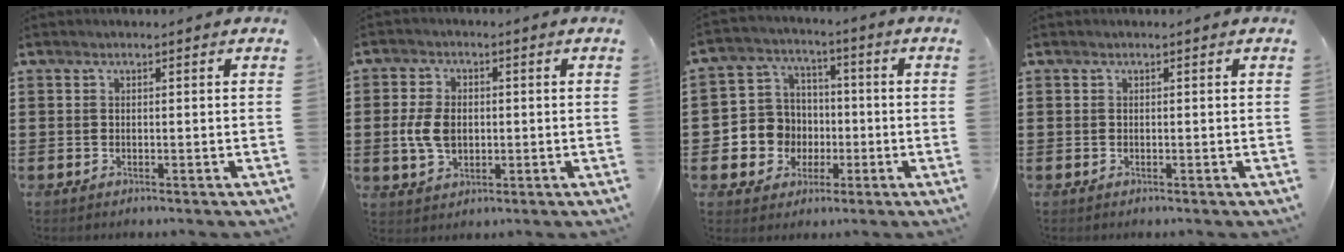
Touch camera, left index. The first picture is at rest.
{"total": 5.7, "force": [-0.1, 3.8, 4.2], "torque": [-0.105, 0.003, -0.008]}
{"total": 7.7, "force": [-0.9, 7.6, 1.2], "torque": [-0.066, 0.007, -0.012]}
{"total": 0.0}